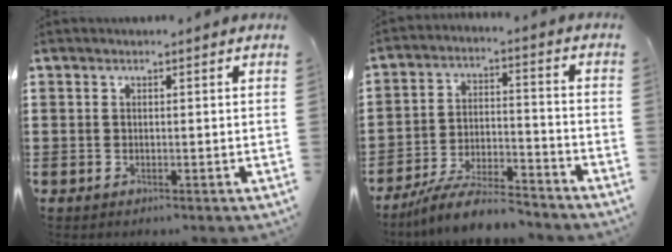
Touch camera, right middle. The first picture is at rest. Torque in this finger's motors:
{"motor_torque": [1.94, -0.20, 0.48, 0.18]}